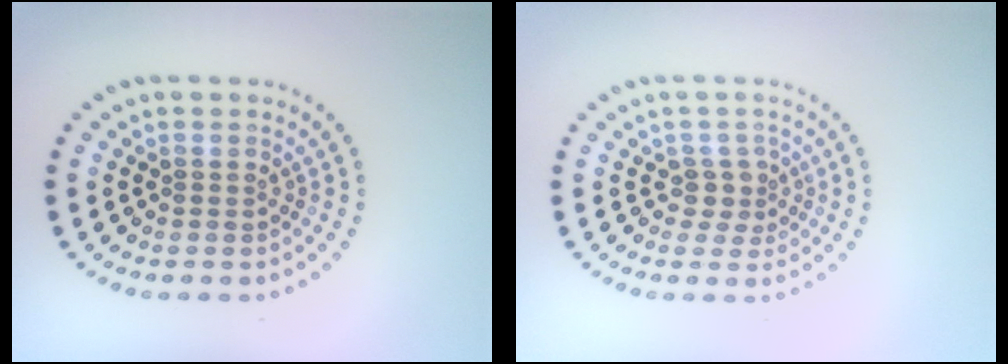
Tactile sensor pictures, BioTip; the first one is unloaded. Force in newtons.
{"total": 1.8, "press": 1.3, "slide": 1.2}